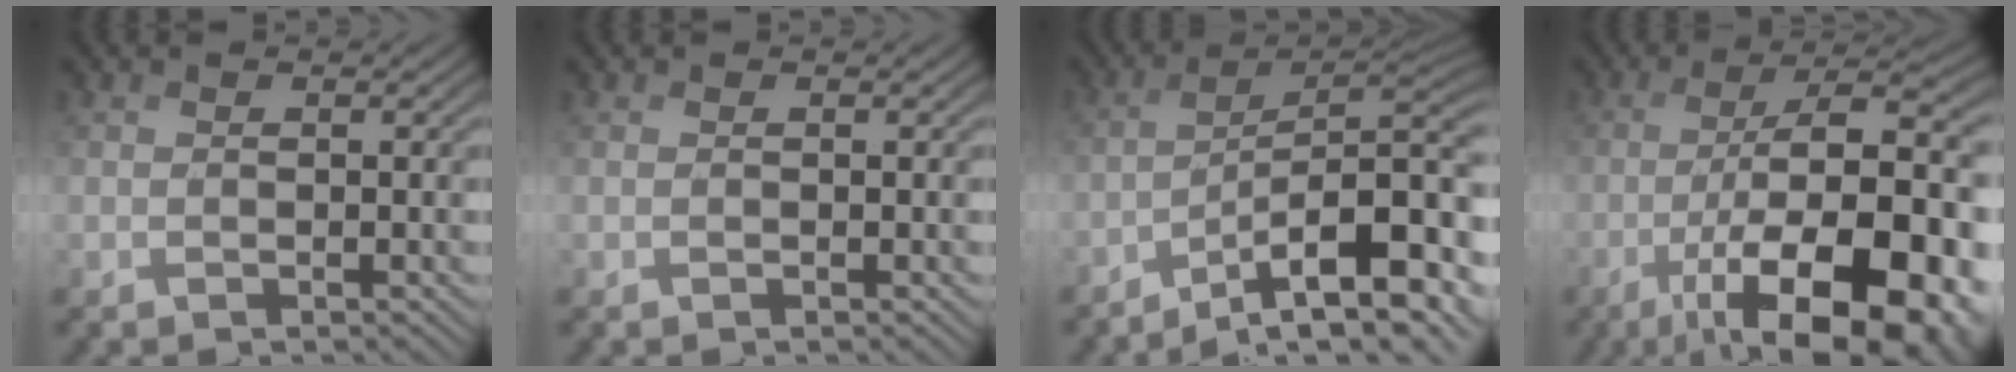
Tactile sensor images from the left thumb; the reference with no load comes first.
{"total": 0.0}
{"total": 13.1, "force": [-7.4, 3.7, 10.1], "torque": [-0.159, -0.002, -0.109]}
{"total": 19.5, "force": [-8.6, 6.8, 16.1], "torque": [-0.245, -0.009, -0.132]}